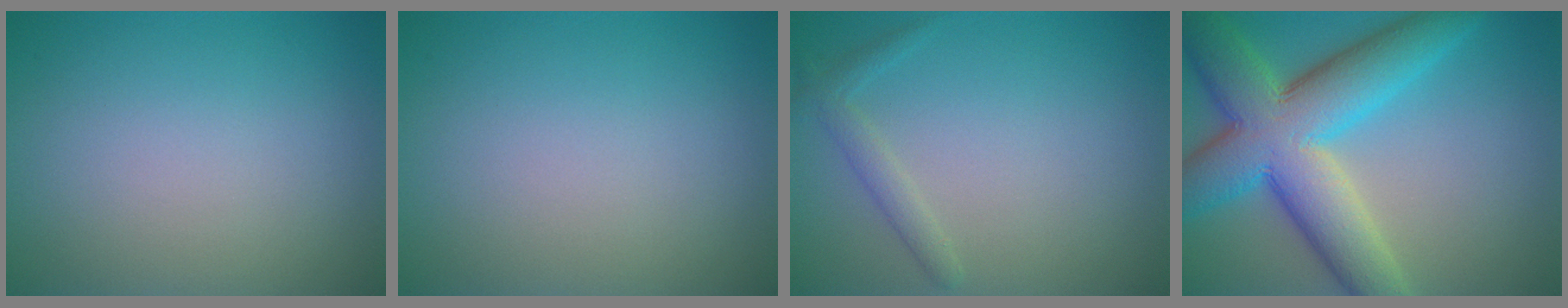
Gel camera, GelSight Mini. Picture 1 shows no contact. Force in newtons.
{"total": 0.0}
{"total": 1.5, "press": 1.5, "slide": 0.1}
{"total": 11.5, "press": 11.5, "slide": 0.4}